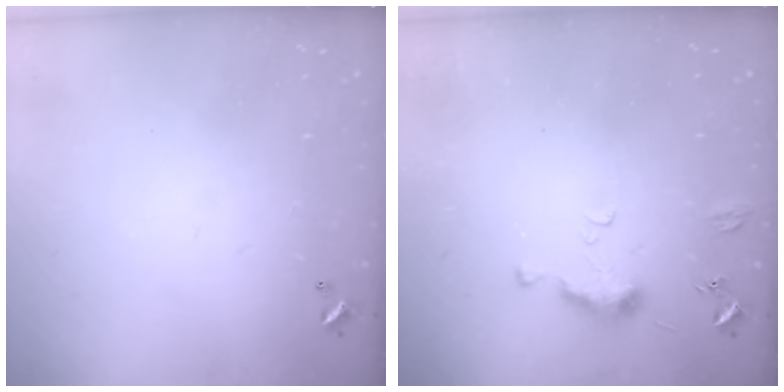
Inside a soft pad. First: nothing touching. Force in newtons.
{"total": 5.9, "press": 5.8, "slide": 0.9}